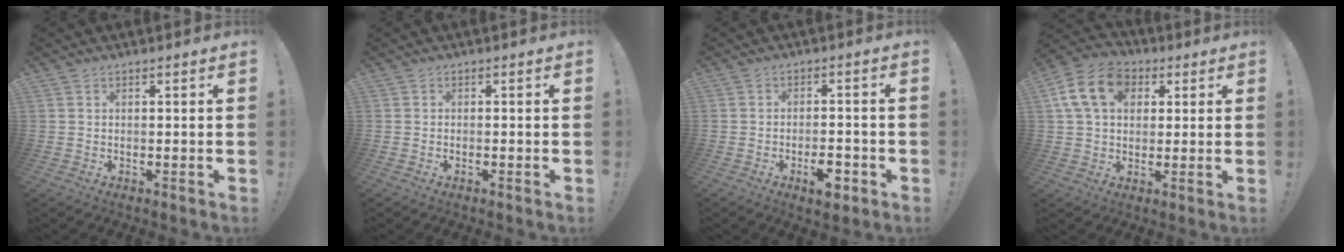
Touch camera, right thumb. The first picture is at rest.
{"total": 0.5, "force": [-0.5, 0.1, 0.2], "torque": [-0.011, 0.003, -0.007]}
{"total": 6.1, "force": [-3.1, 2.7, 4.6], "torque": [-0.069, 0.015, -0.048]}
{"total": 14.6, "force": [4.7, 10.6, 8.8], "torque": [-0.148, -0.003, 0.093]}